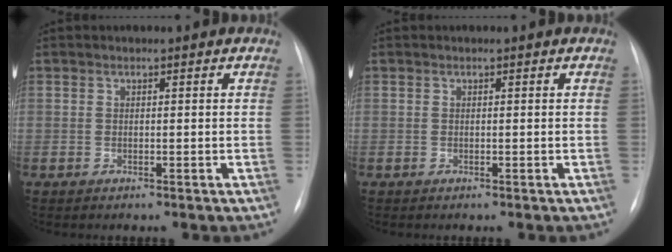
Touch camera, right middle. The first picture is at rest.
{"total": 0.0}